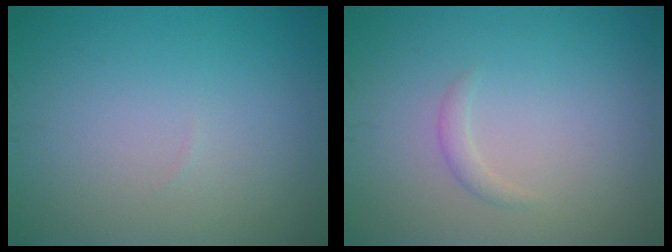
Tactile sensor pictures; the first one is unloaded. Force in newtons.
{"total": 0.9, "press": 0.9, "slide": 0.1}